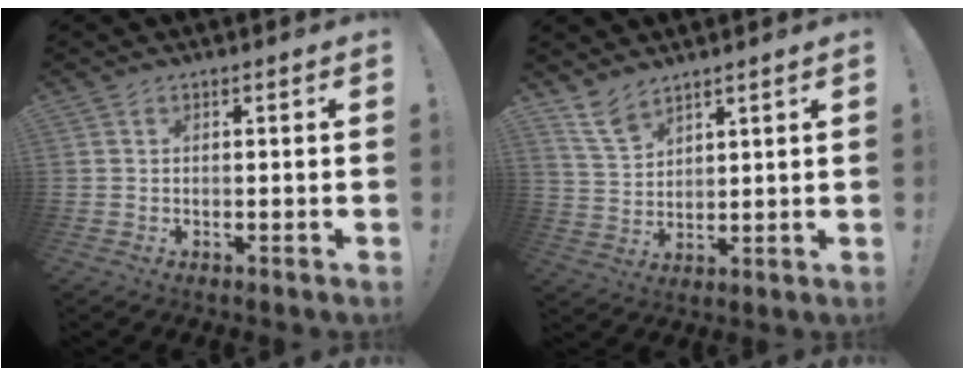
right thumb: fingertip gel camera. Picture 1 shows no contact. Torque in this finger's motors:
{"motor_torque": [0.04, 0.09, 0.29, -0.27, 0.08]}